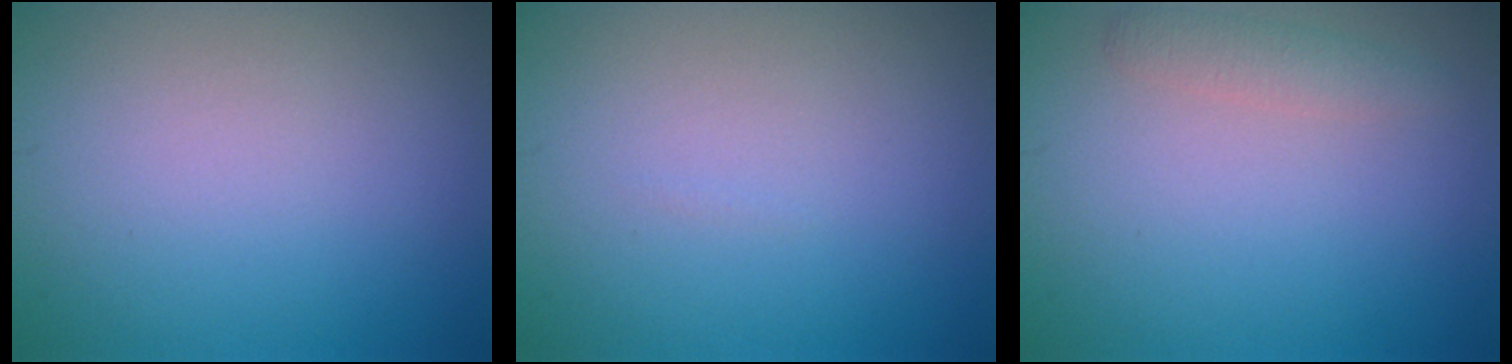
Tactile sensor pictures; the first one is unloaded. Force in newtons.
{"total": 0.0}
{"total": 1.5, "press": 1.5, "slide": 0.0}